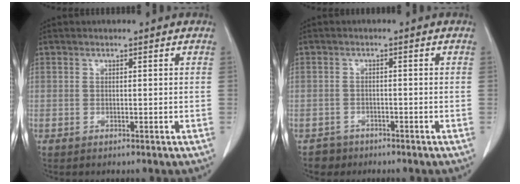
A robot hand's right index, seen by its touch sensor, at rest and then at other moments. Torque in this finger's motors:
{"motor_torque": [-0.35, -0.05, -0.61, -0.19]}